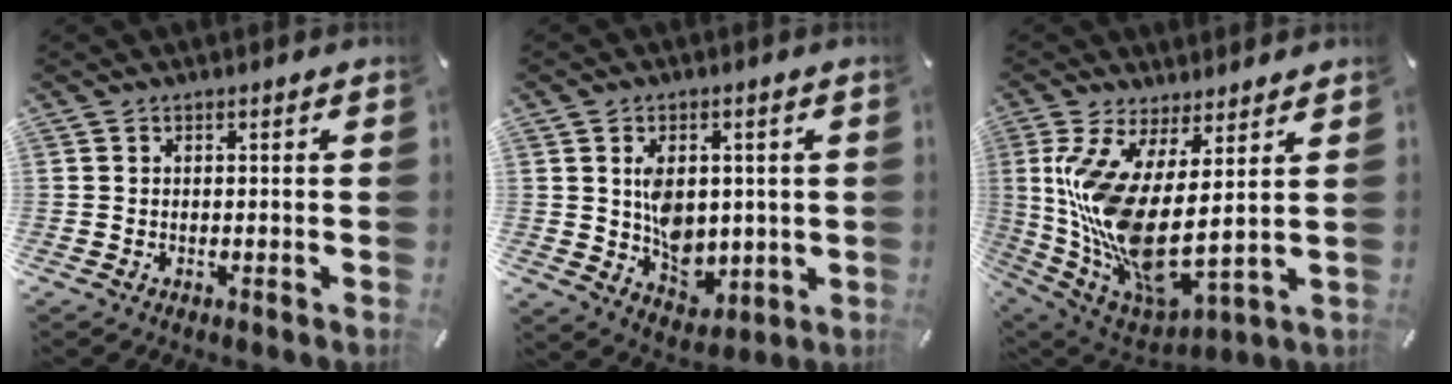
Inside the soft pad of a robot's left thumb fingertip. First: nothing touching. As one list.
[{"total": 8.7, "force": [0.9, 6.9, 5.2], "torque": [-0.065, 0.005, 0.021]}, {"total": 14.1, "force": [2.8, 4.4, 13.1], "torque": [-0.305, -0.061, 0.045]}]